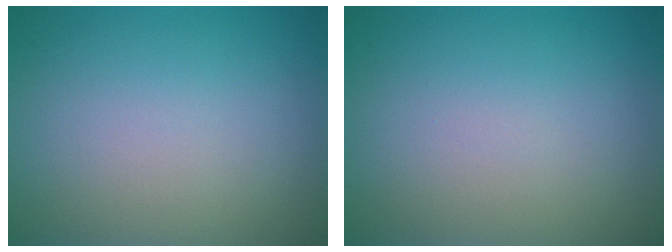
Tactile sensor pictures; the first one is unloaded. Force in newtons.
{"total": 0.0}